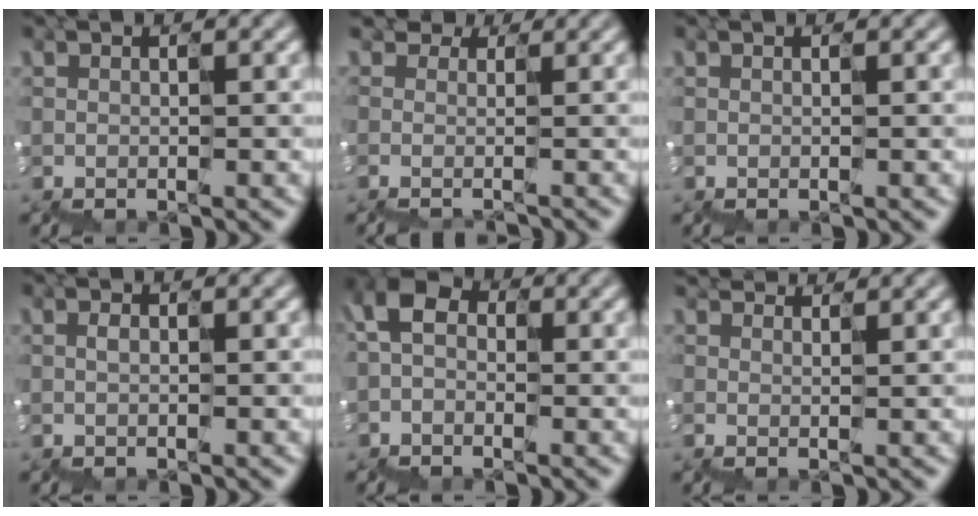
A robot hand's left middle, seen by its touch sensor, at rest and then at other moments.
{"total": 3.1, "force": [0.6, 2.6, 1.7], "torque": [-0.038, 0.022, 0.028]}
{"total": 0.0}
{"total": 0.5, "force": [0.1, -0.3, -0.4], "torque": [-0.008, -0.001, 0.003]}
{"total": 2.7, "force": [-1.0, 2.1, 1.2], "torque": [-0.066, 0.008, -0.030]}
{"total": 2.7, "force": [2.4, 1.0, 0.8], "torque": [-0.007, 0.028, 0.035]}